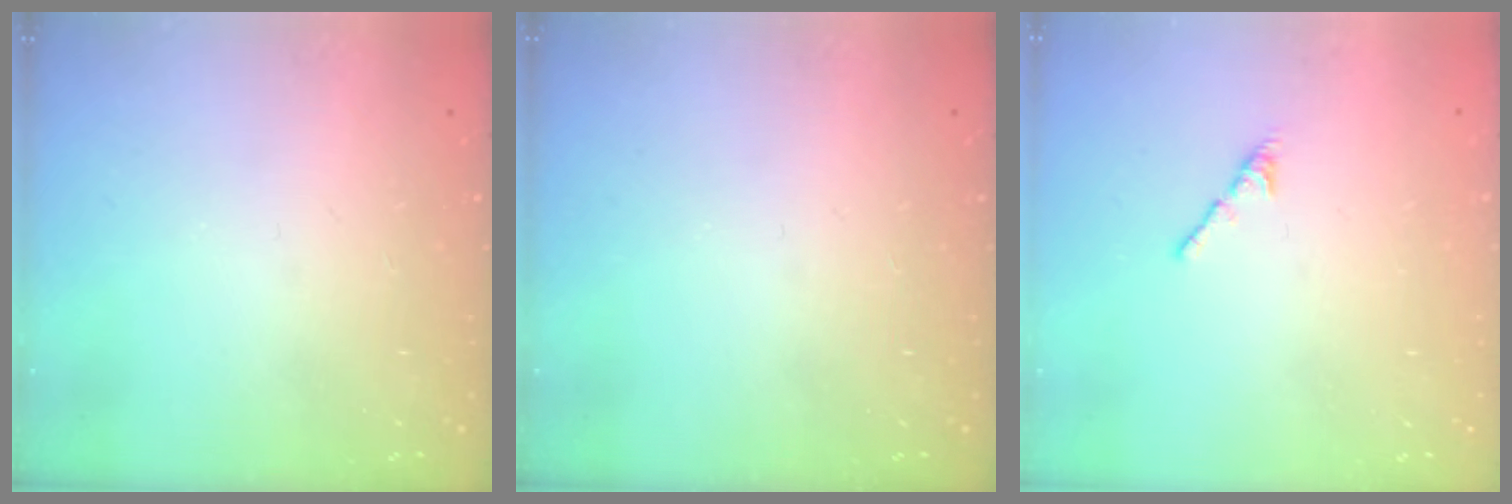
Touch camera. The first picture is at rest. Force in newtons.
{"total": 0.0}
{"total": 2.7, "press": 2.6, "slide": 0.8}